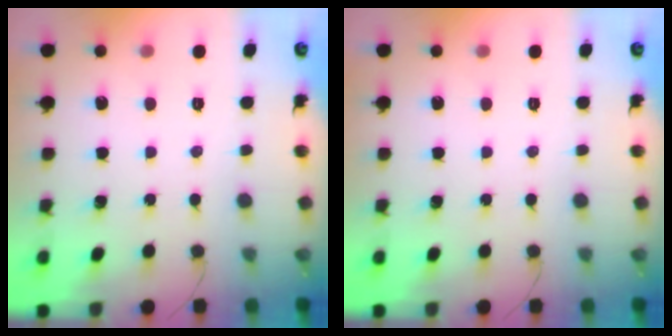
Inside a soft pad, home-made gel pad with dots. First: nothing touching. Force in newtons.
{"total": 0.0}